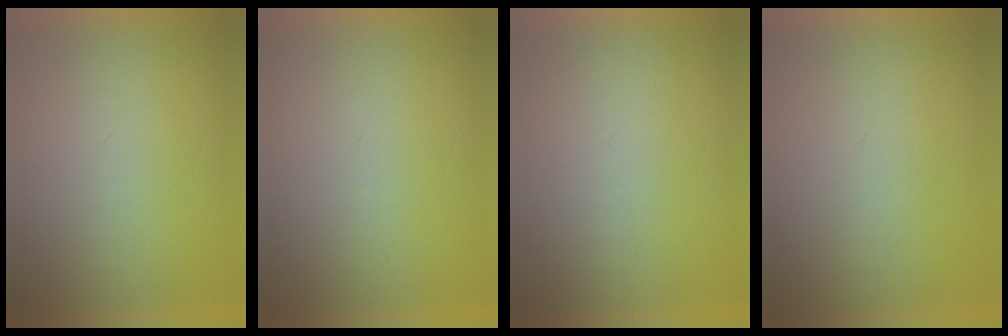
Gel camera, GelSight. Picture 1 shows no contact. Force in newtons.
{"total": 1.1}
{"total": 1.4}
{"total": 2.2}